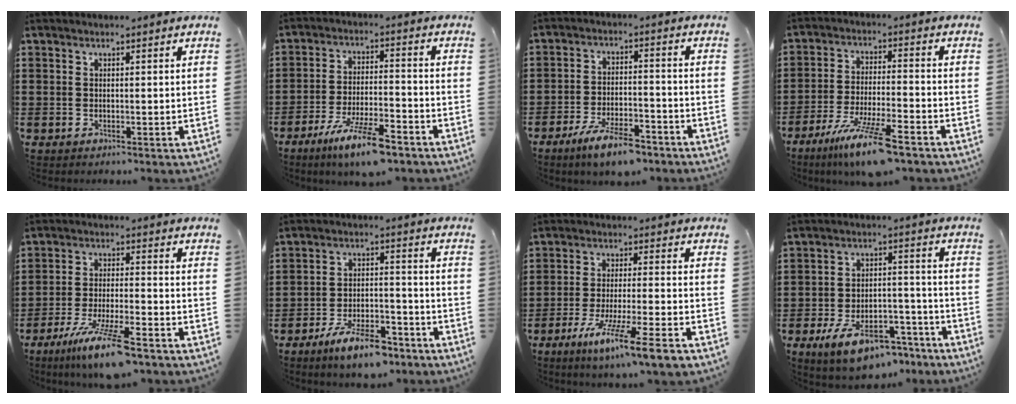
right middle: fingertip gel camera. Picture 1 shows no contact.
{"total": 9.2, "force": [-6.7, 1.6, 6.1], "torque": [-0.119, -0.001, -0.122]}
{"total": 7.3, "force": [-5.9, 1.6, 4.0], "torque": [-0.088, -0.003, -0.110]}
{"total": 10.4, "force": [-7.7, 0.8, 7.0], "torque": [-0.135, -0.005, -0.145]}
{"total": 10.0, "force": [-7.3, 0.8, 6.9], "torque": [-0.135, -0.007, -0.135]}
{"total": 8.5, "force": [-6.9, 2.1, 4.5], "torque": [-0.082, 0.014, -0.126]}
{"total": 8.9, "force": [-6.5, -0.1, 6.0], "torque": [-0.115, -0.014, -0.121]}
{"total": 9.4, "force": [-7.0, 3.1, 5.3], "torque": [-0.095, 0.022, -0.128]}